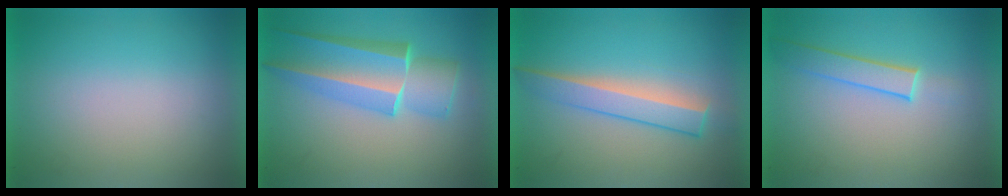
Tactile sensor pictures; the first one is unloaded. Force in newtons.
{"total": 4.7}
{"total": 3.2}
{"total": 1.9}